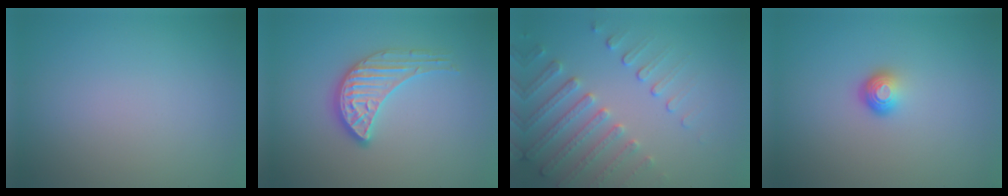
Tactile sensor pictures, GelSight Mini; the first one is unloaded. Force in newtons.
{"total": 3.4, "press": 3.2, "slide": 1.0}
{"total": 4.7, "press": 3.6, "slide": 3.0}
{"total": 1.8, "press": 1.1, "slide": 1.5}